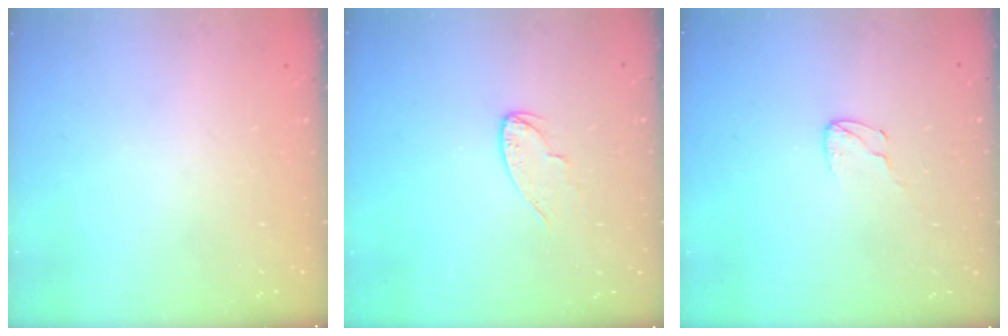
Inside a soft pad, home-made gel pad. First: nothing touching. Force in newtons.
{"total": 5.6, "press": 5.6, "slide": 0.4}
{"total": 2.7, "press": 2.7, "slide": 0.2}